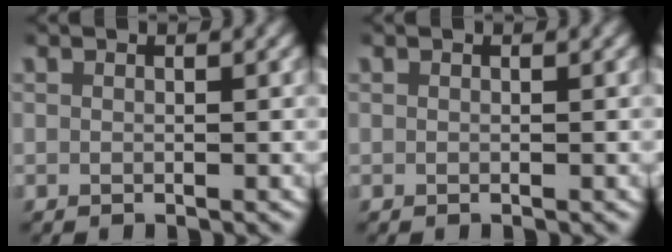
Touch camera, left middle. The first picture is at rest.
{"total": 0.0}